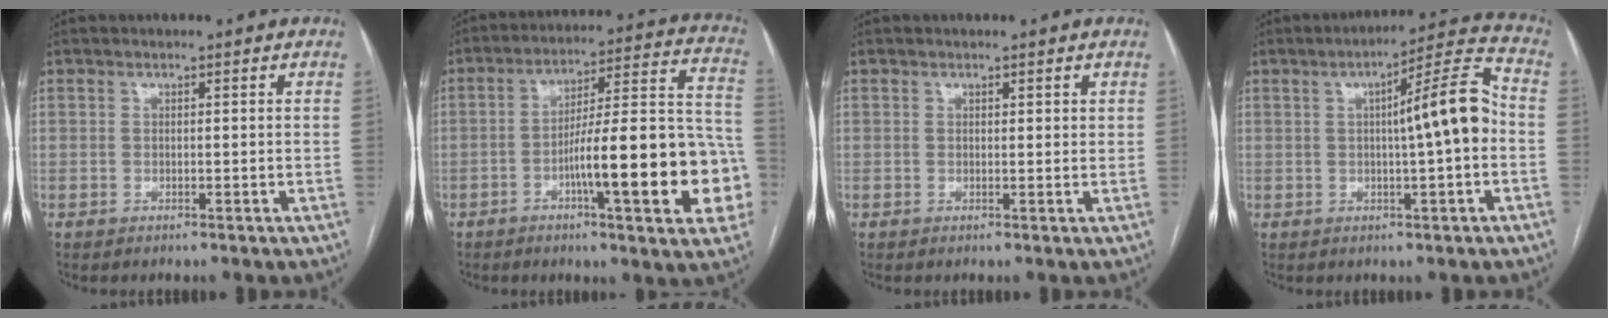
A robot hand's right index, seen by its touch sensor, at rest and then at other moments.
{"total": 20.9, "force": [-6.0, 2.9, 19.8], "torque": [-0.218, 0.029, -0.079]}
{"total": 0.8, "force": [0.5, 0.4, 0.4], "torque": [-0.005, 0.000, 0.007]}
{"total": 10.7, "force": [-0.1, 0.5, 10.6], "torque": [-0.156, 0.026, -0.003]}